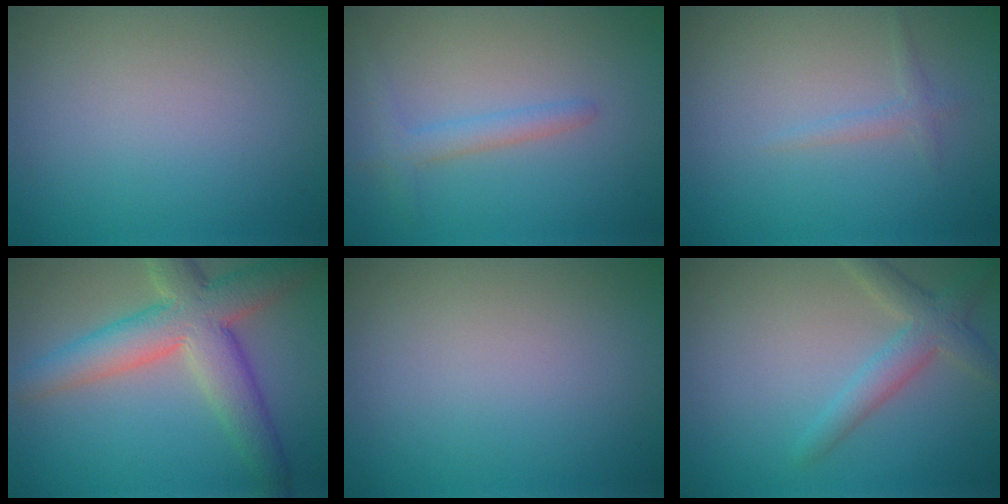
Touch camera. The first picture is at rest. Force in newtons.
{"total": 2.0, "press": 1.9, "slide": 0.2}
{"total": 0.6, "press": 0.6, "slide": 0.1}
{"total": 7.4, "press": 7.4, "slide": 0.5}
{"total": 0.0}
{"total": 3.0, "press": 3.0, "slide": 0.1}